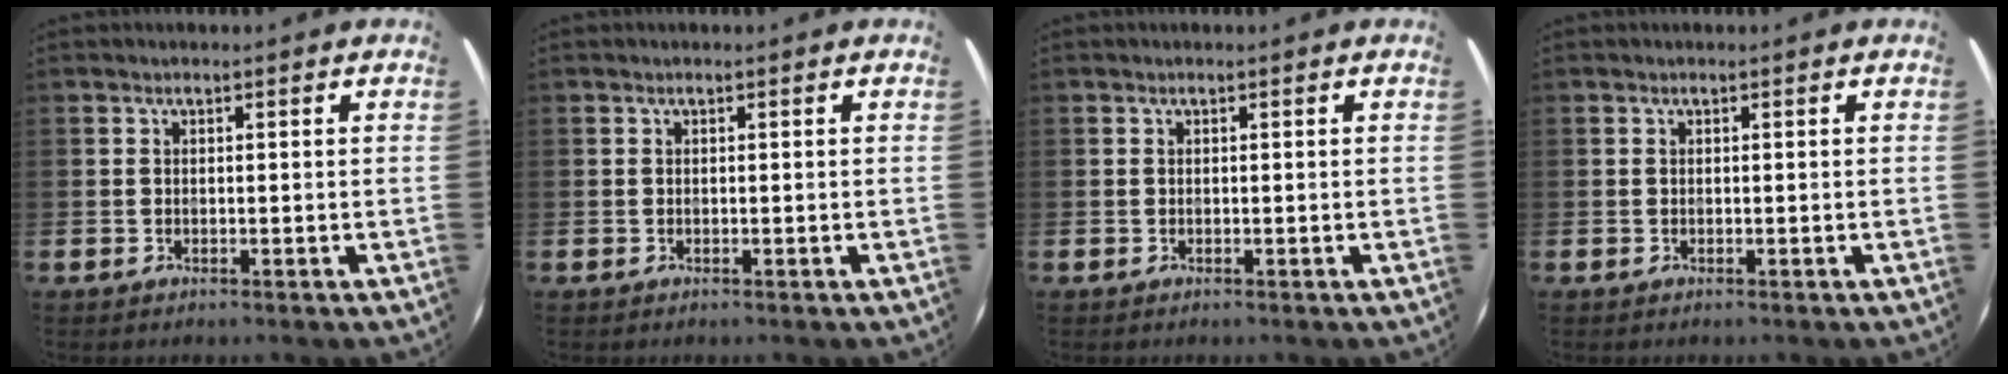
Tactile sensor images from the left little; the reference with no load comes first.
{"total": 0.0}
{"total": 0.0}
{"total": 0.0}